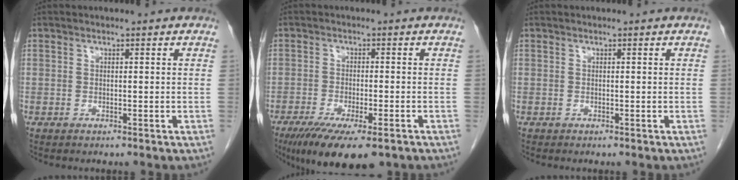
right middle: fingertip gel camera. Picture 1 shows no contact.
{"total": 12.0, "force": [-8.1, 3.0, 8.2], "torque": [-0.134, -0.025, -0.124]}
{"total": 0.0}